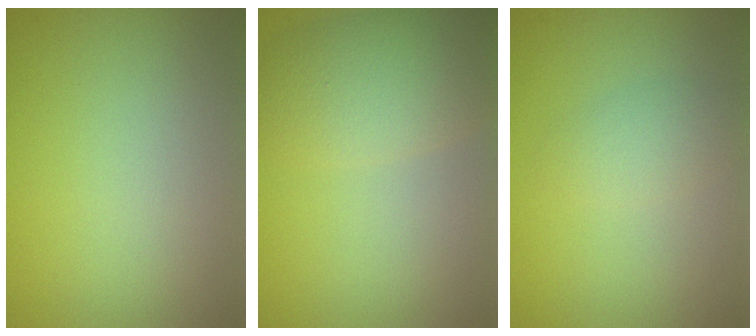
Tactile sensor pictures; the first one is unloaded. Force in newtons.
{"total": 5.0, "press": 5.0, "slide": 0.4}
{"total": 1.9, "press": 1.9, "slide": 0.1}